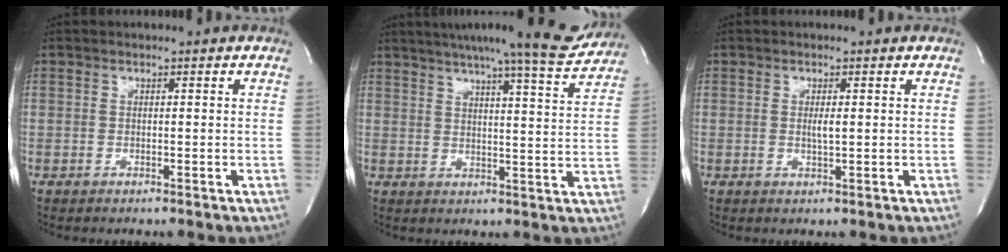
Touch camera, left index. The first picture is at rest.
{"total": 16.2, "force": [14.6, 0.5, 6.9], "torque": [-0.097, -0.024, 0.183]}
{"total": 1.6, "force": [0.0, 0.1, 1.6], "torque": [-0.032, -0.003, 0.001]}